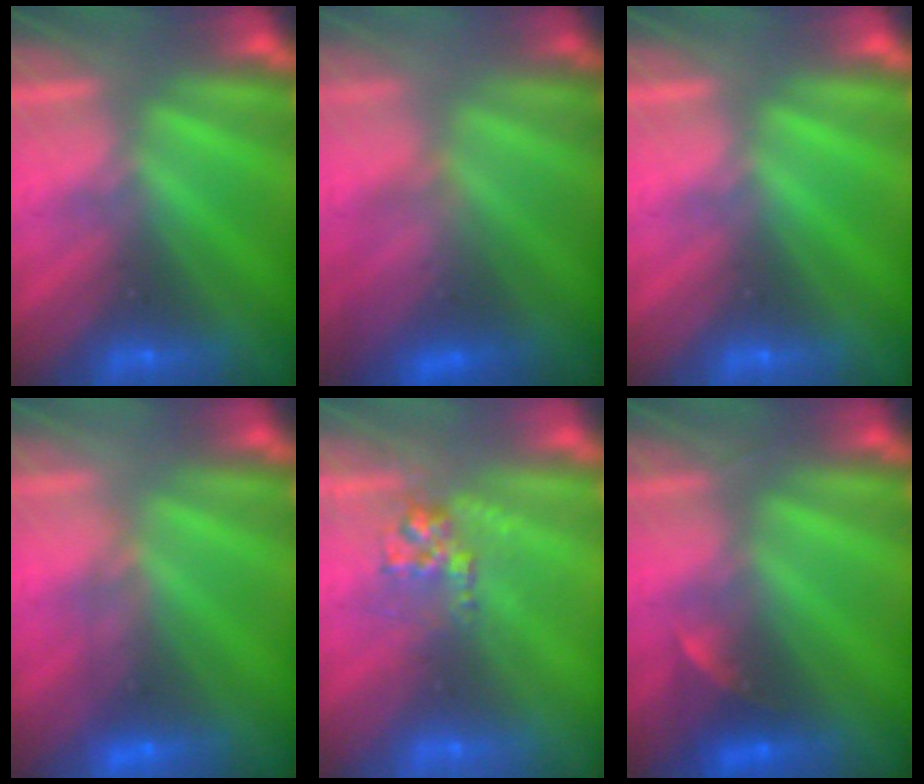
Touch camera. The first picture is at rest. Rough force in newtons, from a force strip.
{"total": 4.5}
{"total": 0.0}
{"total": 4.3}
{"total": 2.8}
{"total": 2.3}